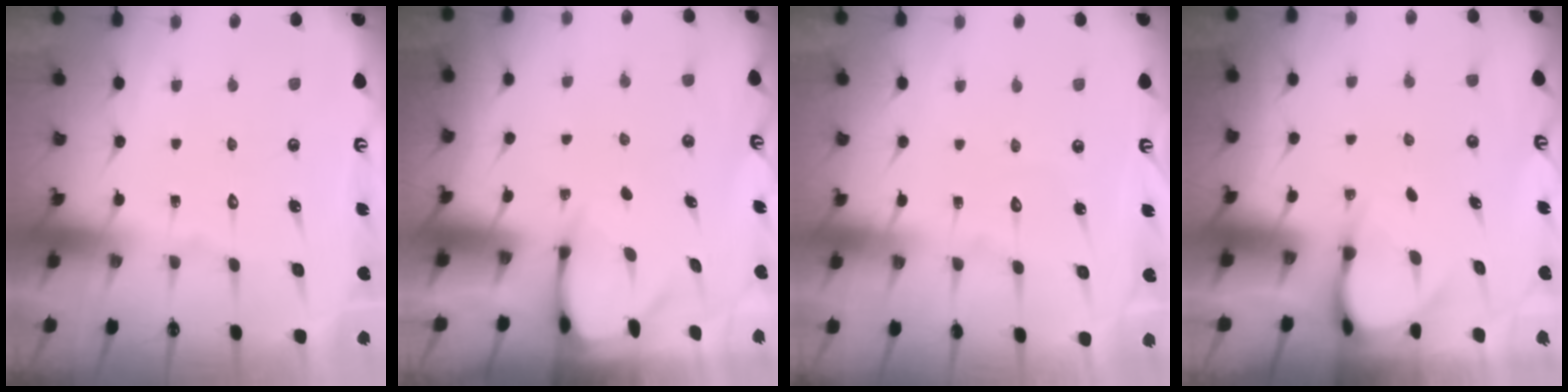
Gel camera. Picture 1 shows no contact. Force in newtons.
{"total": 2.6, "press": 2.5, "slide": 0.3}
{"total": 2.7, "press": 2.6, "slide": 0.3}
{"total": 4.3, "press": 4.3, "slide": 0.3}